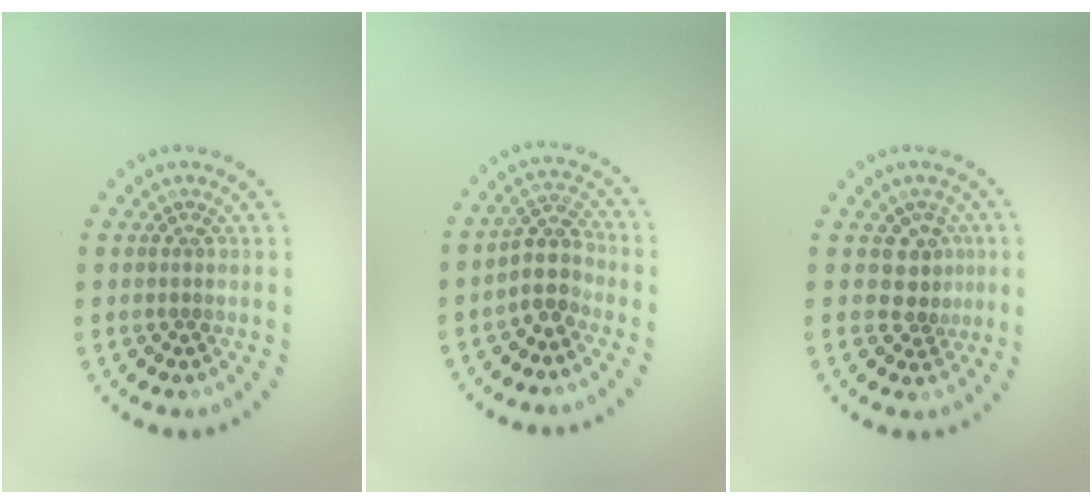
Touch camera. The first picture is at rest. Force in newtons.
{"total": 2.7, "press": 2.3, "slide": 1.5}
{"total": 2.5, "press": 1.9, "slide": 1.6}